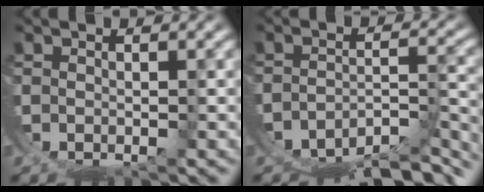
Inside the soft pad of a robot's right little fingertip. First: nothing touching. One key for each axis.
{"total": 7.0, "fx": -6.1, "fy": 2.2, "fz": 2.6, "tx": -0.033, "ty": -0.019, "tz": -0.084}